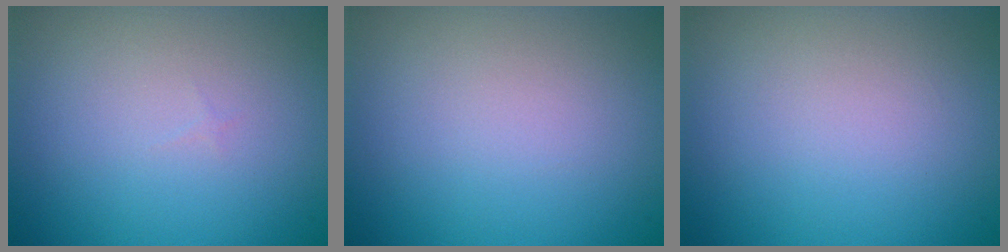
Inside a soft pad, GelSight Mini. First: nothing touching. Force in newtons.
{"total": 0.0}
{"total": 0.0}